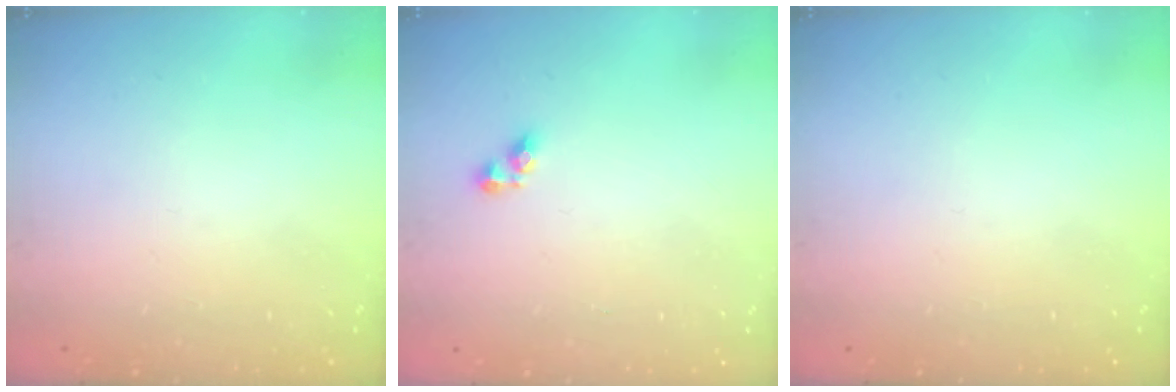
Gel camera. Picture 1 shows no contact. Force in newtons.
{"total": 4.6, "press": 4.6, "slide": 0.6}
{"total": 0.0}